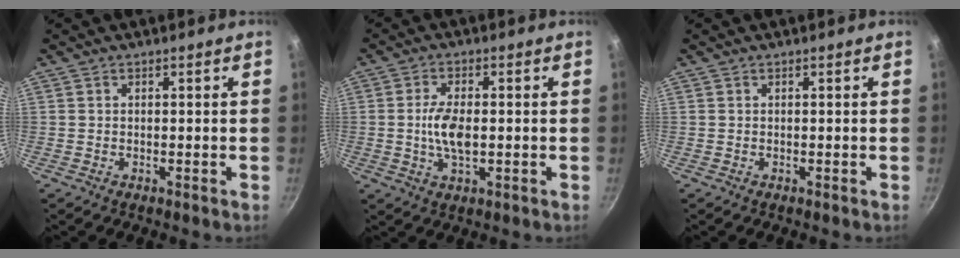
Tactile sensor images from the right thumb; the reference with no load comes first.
{"total": 6.5, "force": [-0.3, 3.1, 5.7], "torque": [-0.115, 0.000, -0.007]}
{"total": 0.0}